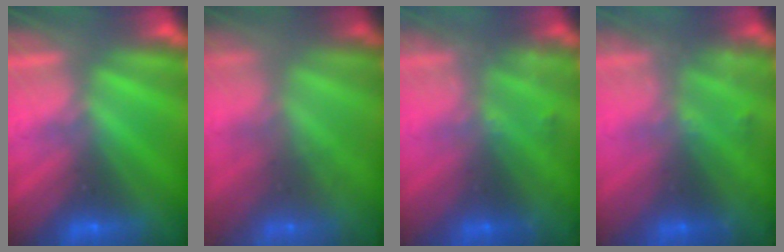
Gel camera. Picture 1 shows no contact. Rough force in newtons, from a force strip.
{"total": 7.0}
{"total": 2.0}
{"total": 2.0}